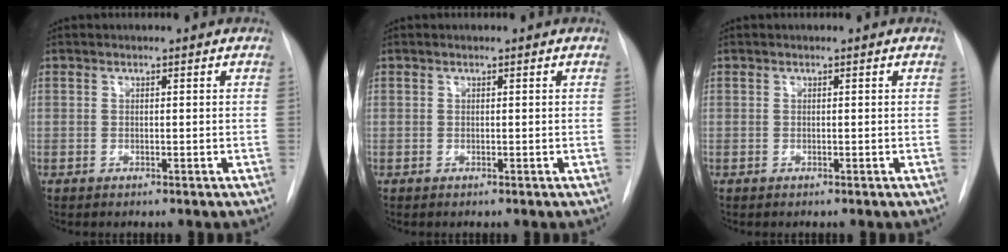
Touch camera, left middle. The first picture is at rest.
{"total": 0.0}
{"total": 0.0}